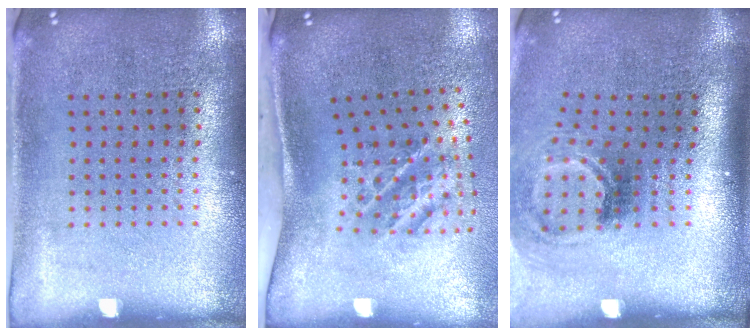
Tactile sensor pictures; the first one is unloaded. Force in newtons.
{"total": 1.8, "press": 1.2, "slide": 1.3}
{"total": 2.1, "press": 1.3, "slide": 1.6}